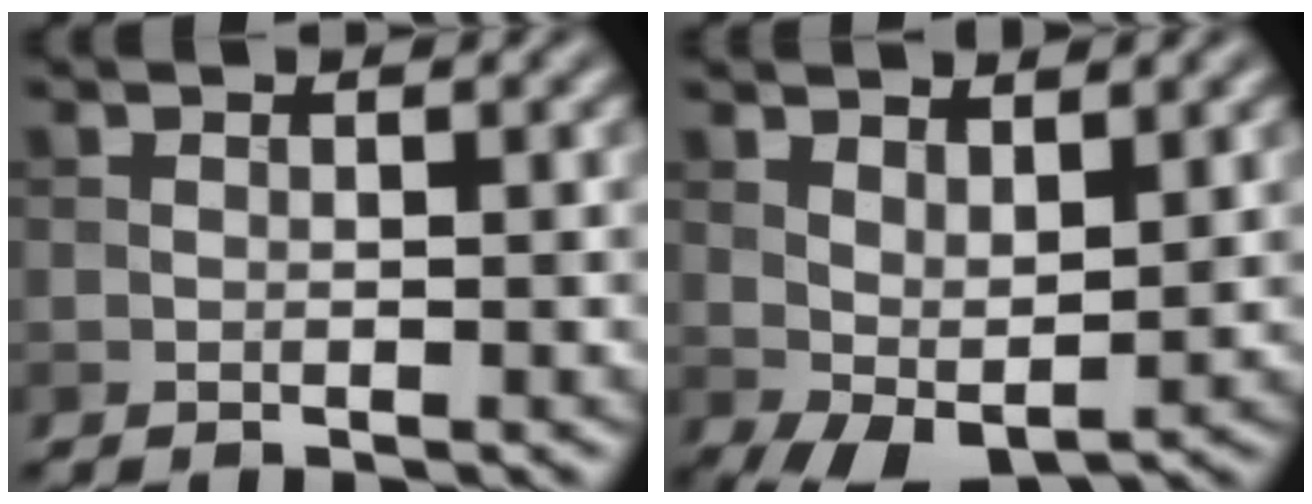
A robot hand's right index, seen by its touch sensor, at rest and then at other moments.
{"total": 4.4, "force": [1.0, 2.3, 3.6], "torque": [-0.071, -0.003, 0.021]}